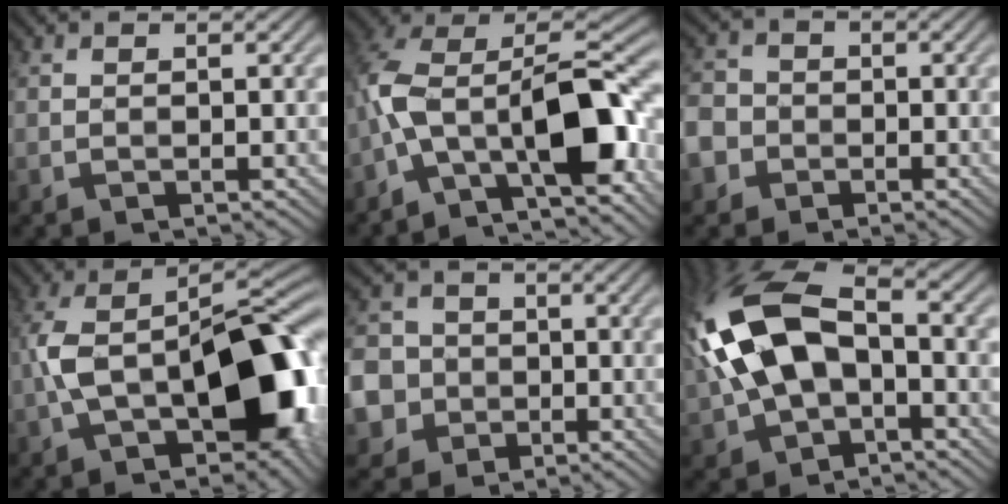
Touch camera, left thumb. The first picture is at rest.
{"total": 15.1, "force": [-4.3, 7.7, 12.3], "torque": [-0.221, 0.007, -0.081]}
{"total": 5.3, "force": [-2.4, 4.6, 1.4], "torque": [-0.042, -0.010, -0.066]}
{"total": 15.4, "force": [-2.8, 8.6, 12.5], "torque": [-0.214, -0.003, -0.052]}
{"total": 8.8, "force": [-2.5, 8.1, 2.4], "torque": [-0.086, -0.020, -0.073]}
{"total": 15.2, "force": [-0.7, 9.0, 12.2], "torque": [-0.288, 0.014, -0.021]}